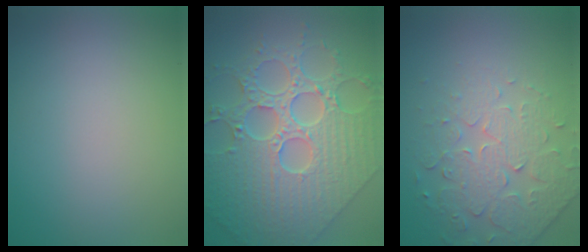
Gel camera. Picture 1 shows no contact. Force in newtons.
{"total": 9.3, "press": 7.3, "slide": 5.7}
{"total": 4.6, "press": 3.8, "slide": 2.5}